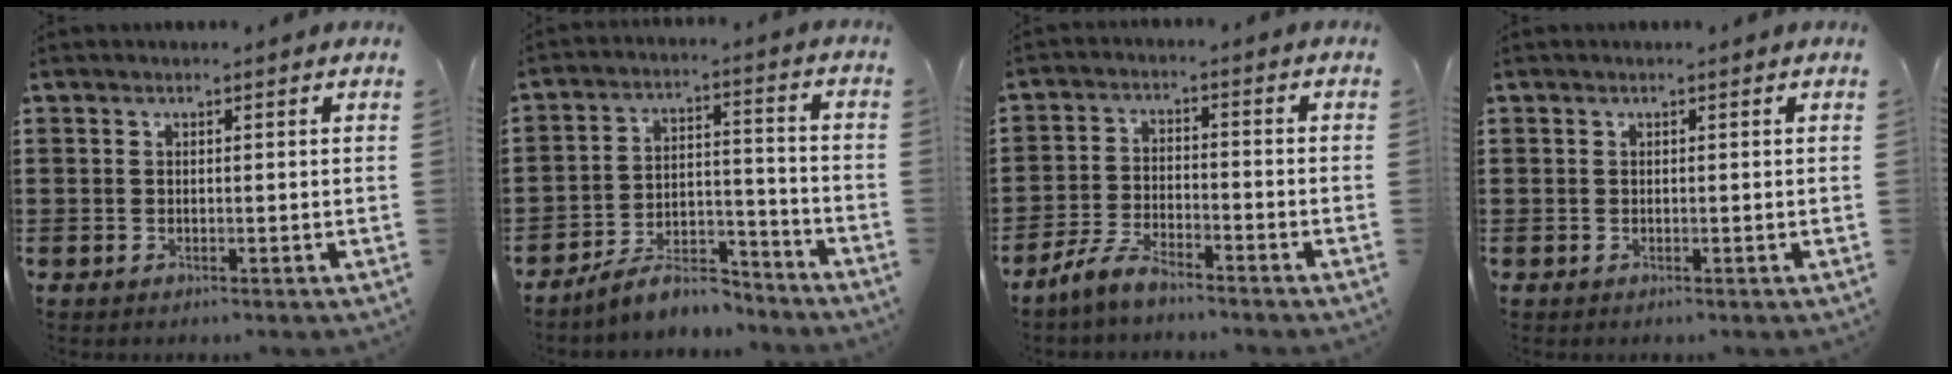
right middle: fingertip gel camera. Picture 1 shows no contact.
{"total": 7.7, "force": [-7.1, 2.1, 2.1], "torque": [-0.039, 0.021, -0.136]}
{"total": 5.2, "force": [-4.6, 1.0, 2.2], "torque": [-0.065, -0.002, -0.095]}
{"total": 0.0}